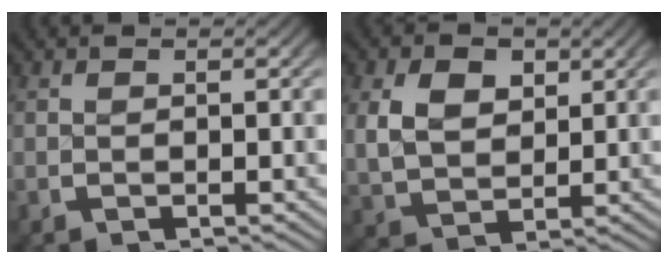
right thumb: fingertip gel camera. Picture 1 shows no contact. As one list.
[{"total": 5.3, "force": [1.4, 3.9, 3.3], "torque": [-0.063, -0.017, 0.040]}]